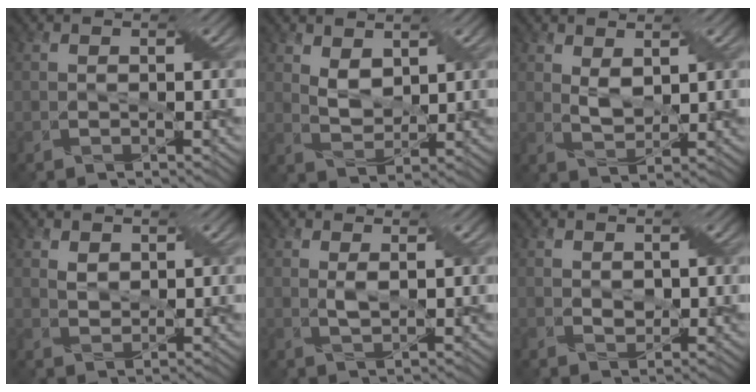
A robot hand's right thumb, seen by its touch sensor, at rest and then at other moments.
{"total": 3.5, "force": [2.0, 1.9, 2.1], "torque": [-0.053, -0.006, 0.042]}
{"total": 2.7, "force": [1.3, 1.3, 2.0], "torque": [-0.049, -0.005, 0.028]}
{"total": 1.6, "force": [0.9, 1.1, 0.8], "torque": [-0.022, -0.003, 0.020]}
{"total": 1.5, "force": [0.5, 0.2, 1.4], "torque": [-0.034, -0.003, 0.012]}
{"total": 1.3, "force": [0.4, 0.9, 0.9], "torque": [-0.021, -0.003, 0.010]}